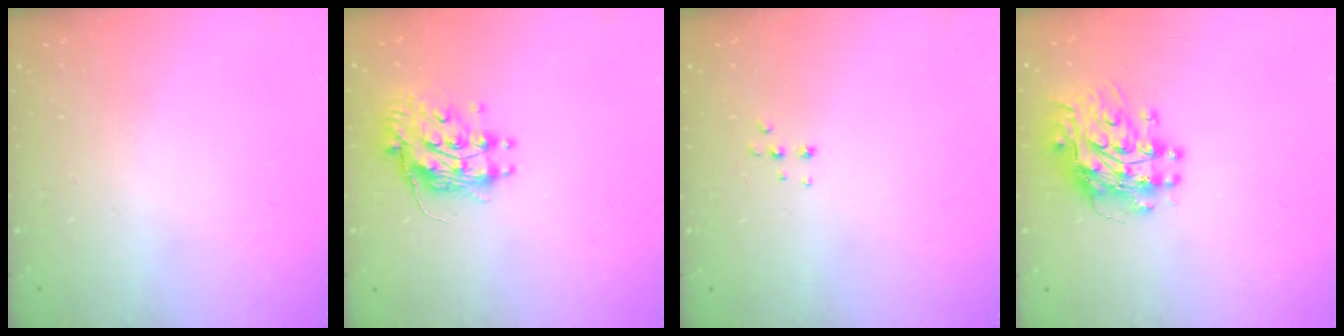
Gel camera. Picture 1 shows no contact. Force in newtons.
{"total": 10.6, "press": 10.6, "slide": 0.7}
{"total": 3.4, "press": 3.3, "slide": 0.6}
{"total": 10.7, "press": 10.7, "slide": 0.9}